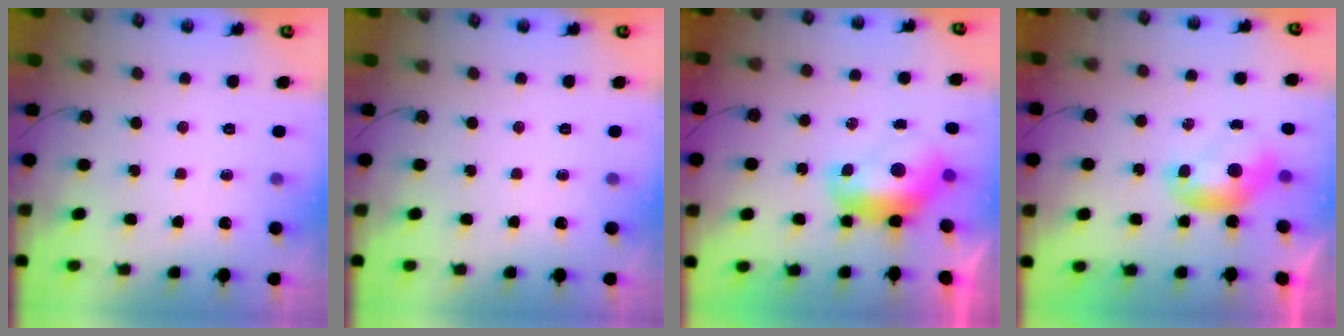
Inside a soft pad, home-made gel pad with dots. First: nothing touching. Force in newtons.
{"total": 0.0}
{"total": 1.5, "press": 1.4, "slide": 0.6}
{"total": 0.0}